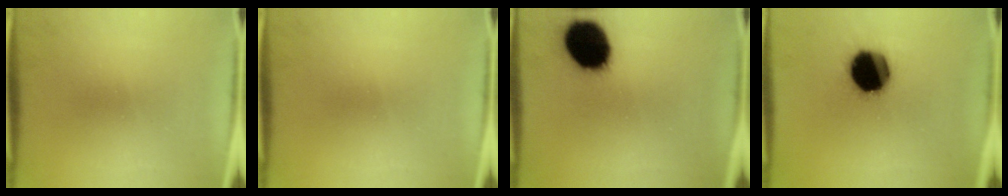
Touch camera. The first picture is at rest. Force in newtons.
{"total": 0.0}
{"total": 19.0}
{"total": 18.9}